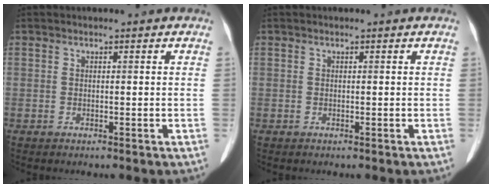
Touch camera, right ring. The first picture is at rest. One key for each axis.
{"total": 0.0}